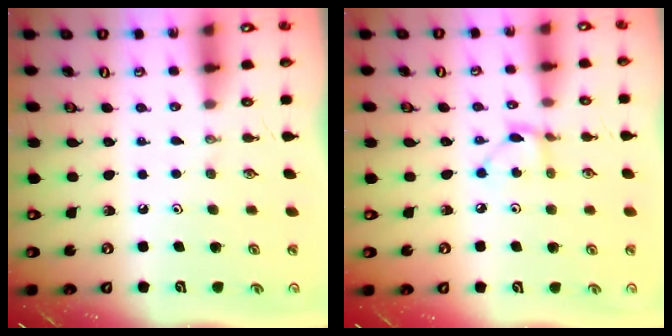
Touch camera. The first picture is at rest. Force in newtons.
{"total": 2.9, "press": 2.9, "slide": 0.1}